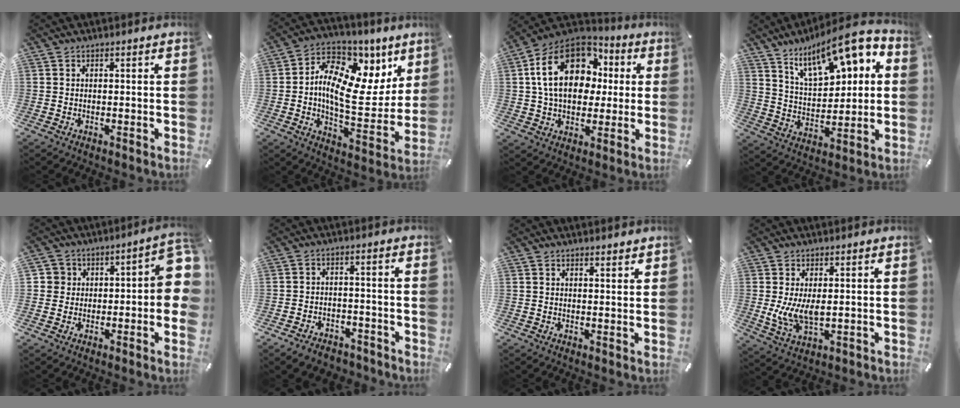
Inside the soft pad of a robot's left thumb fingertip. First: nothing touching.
{"total": 15.6, "force": [4.2, 8.9, 12.0], "torque": [-0.207, -0.036, 0.070]}
{"total": 20.1, "force": [4.7, 14.5, 13.1], "torque": [-0.245, -0.005, 0.081]}
{"total": 15.7, "force": [10.2, 7.4, 9.4], "torque": [-0.159, -0.053, 0.177]}
{"total": 9.3, "force": [-0.3, 6.1, 7.0], "torque": [-0.081, 0.008, -0.004]}
{"total": 5.2, "force": [-4.1, 2.8, 1.4], "torque": [-0.022, 0.025, -0.079]}
{"total": 1.3, "force": [1.2, 0.2, 0.3], "torque": [0.001, -0.008, 0.022]}
{"total": 7.6, "force": [0.4, 4.2, 6.3], "torque": [-0.141, -0.009, 0.003]}